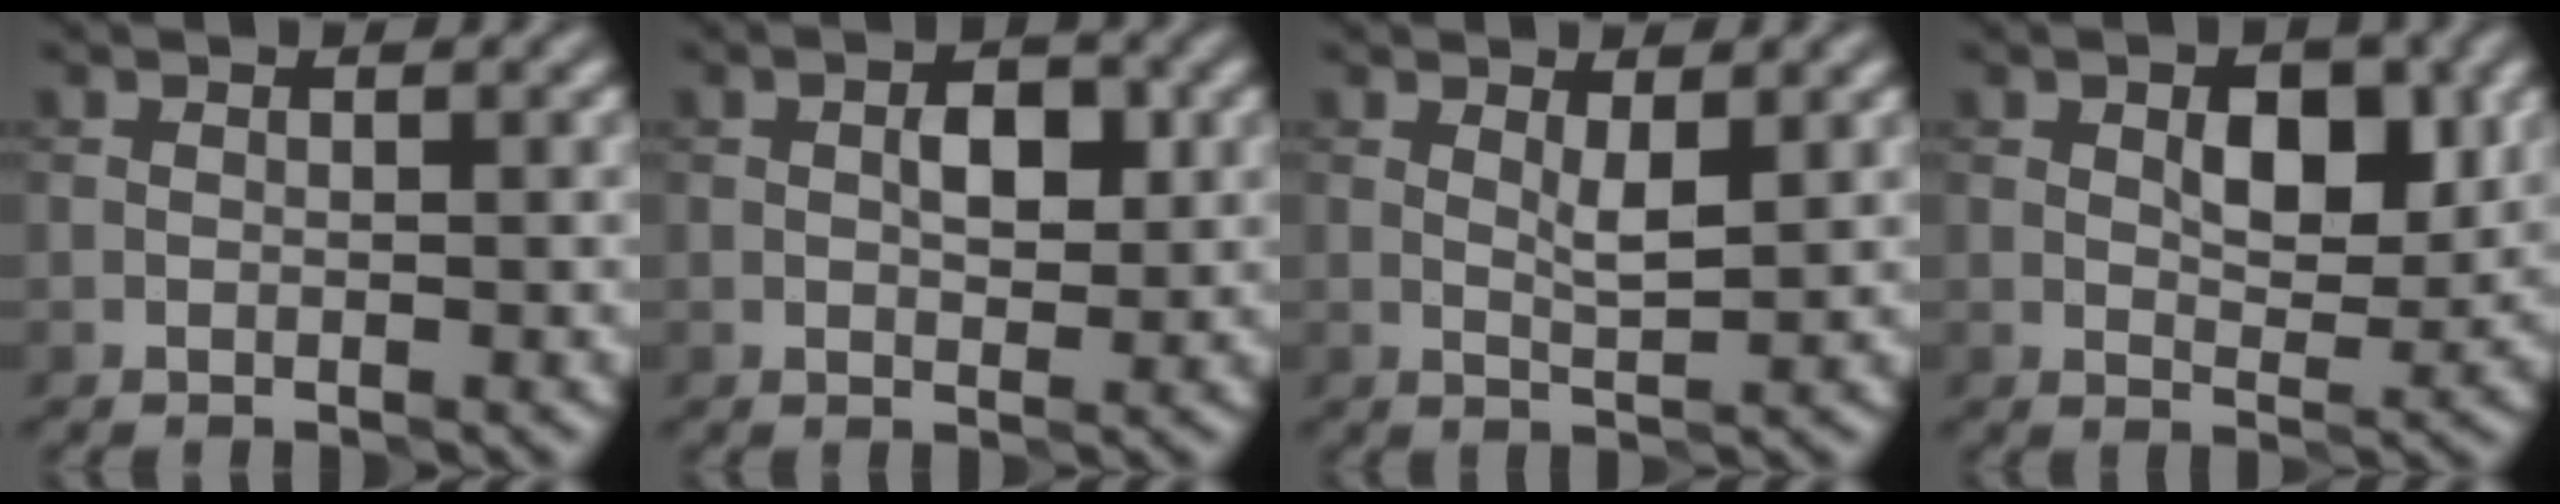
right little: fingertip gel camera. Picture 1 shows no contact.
{"total": 2.6, "force": [0.4, 1.2, 2.2], "torque": [-0.031, 0.005, 0.006]}
{"total": 2.1, "force": [0.8, 0.4, 1.8], "torque": [-0.036, 0.002, 0.018]}
{"total": 4.5, "force": [1.1, 2.4, 3.7], "torque": [-0.051, 0.000, 0.021]}